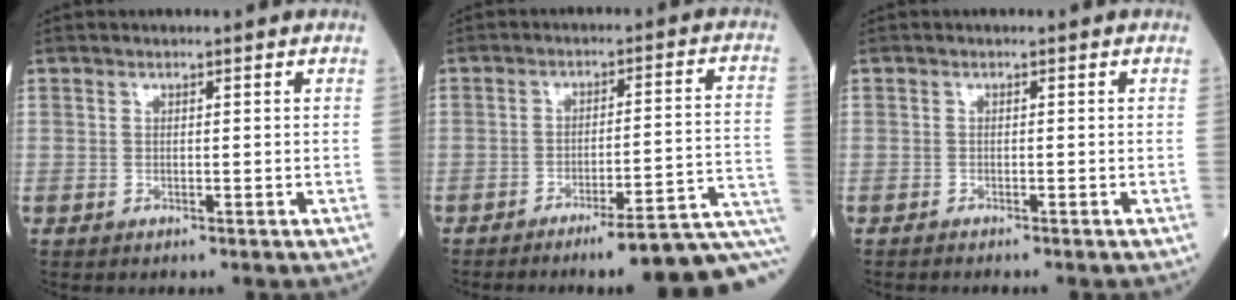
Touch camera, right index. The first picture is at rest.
{"total": 12.0, "force": [-8.2, -0.6, 8.7], "torque": [-0.067, 0.022, -0.112]}
{"total": 1.2, "force": [-1.1, 0.0, 0.4], "torque": [-0.005, -0.001, -0.013]}